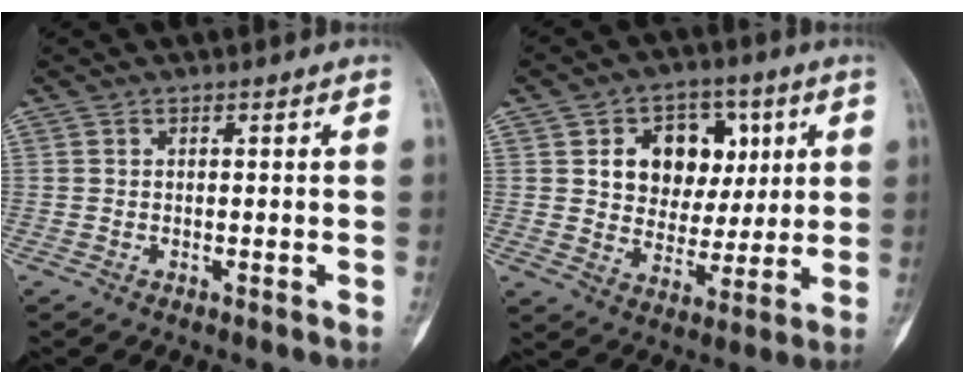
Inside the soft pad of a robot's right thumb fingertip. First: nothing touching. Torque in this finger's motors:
{"motor_torque": [0.42, 0.40, 0.20, -0.07, 0.19]}